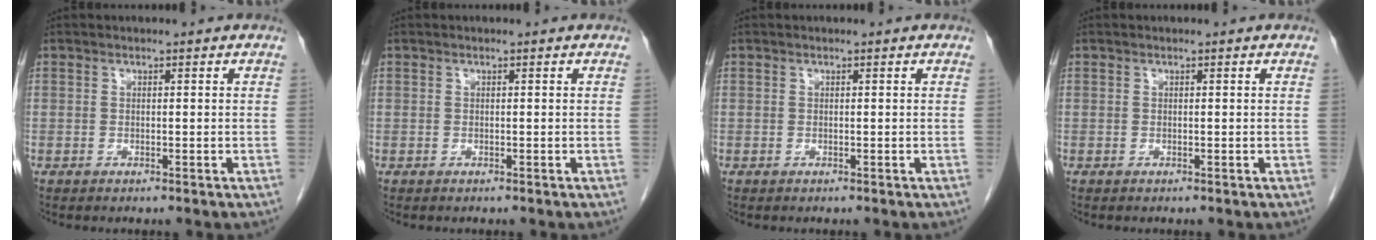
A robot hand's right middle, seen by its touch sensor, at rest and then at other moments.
{"total": 0.0}
{"total": 0.0}
{"total": 0.0}